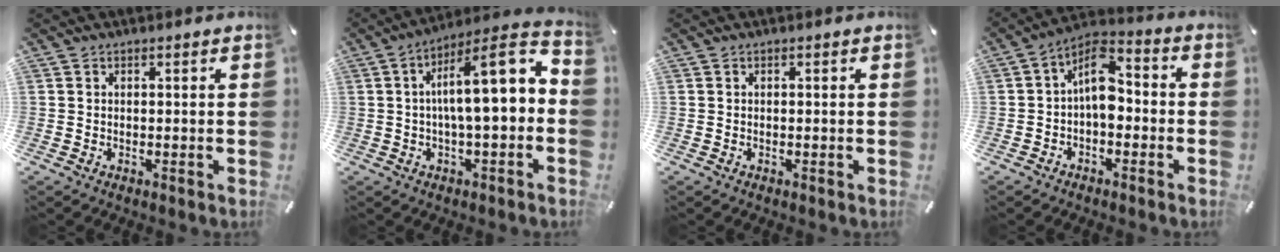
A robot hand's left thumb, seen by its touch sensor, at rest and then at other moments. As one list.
[{"total": 13.0, "force": [1.1, 3.6, 12.5], "torque": [-0.179, -0.024, 0.010]}, {"total": 0.0}, {"total": 8.9, "force": [-0.9, 5.2, 7.1], "torque": [-0.130, 0.001, -0.017]}]